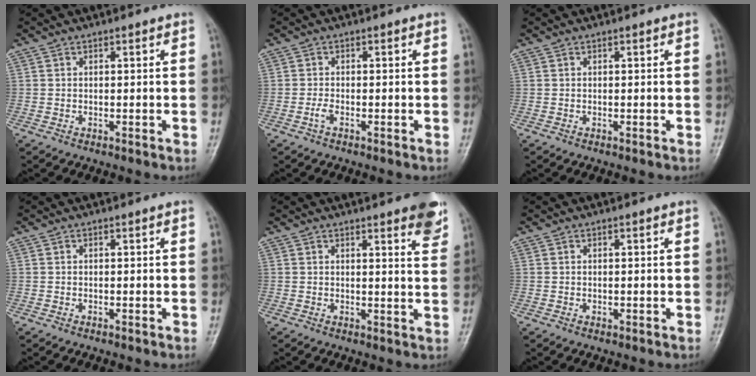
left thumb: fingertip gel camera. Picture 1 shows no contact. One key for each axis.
{"total": 1.4, "fx": -0.7, "fy": 0.5, "fz": 1.1, "tx": -0.022, "ty": 0.000, "tz": -0.016}
{"total": 0.0}
{"total": 0.0}
{"total": 7.1, "fx": 4.8, "fy": 1.5, "fz": 5.1, "tx": -0.046, "ty": -0.022, "tz": 0.050}
{"total": 0.6, "fx": 0.1, "fy": 0.4, "fz": 0.3, "tx": -0.002, "ty": 0.000, "tz": 0.001}